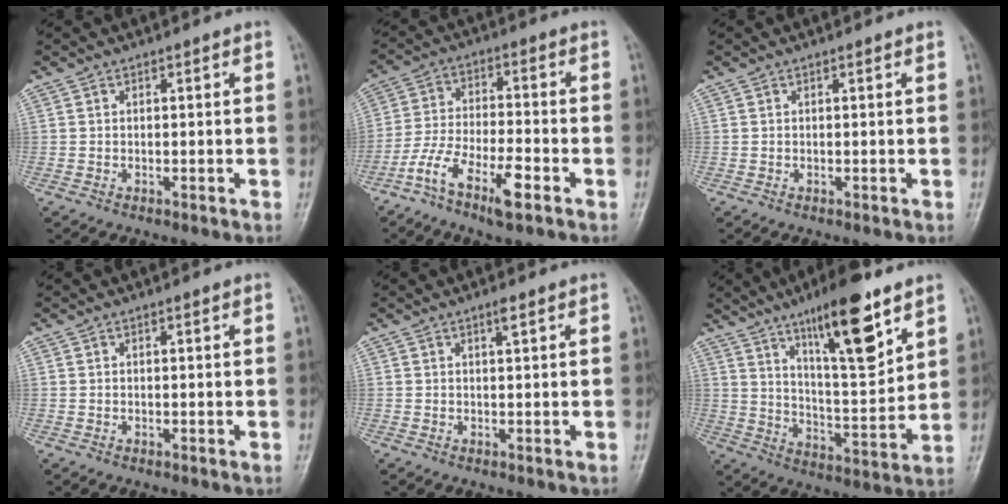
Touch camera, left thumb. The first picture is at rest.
{"total": 9.5, "force": [-5.7, 2.6, 7.2], "torque": [-0.154, 0.028, -0.111]}
{"total": 0.0}
{"total": 0.0}
{"total": 1.0, "force": [0.5, 0.1, 0.9], "torque": [-0.014, 0.001, 0.009]}
{"total": 16.5, "force": [9.8, 4.0, 12.7], "torque": [-0.185, -0.055, 0.169]}